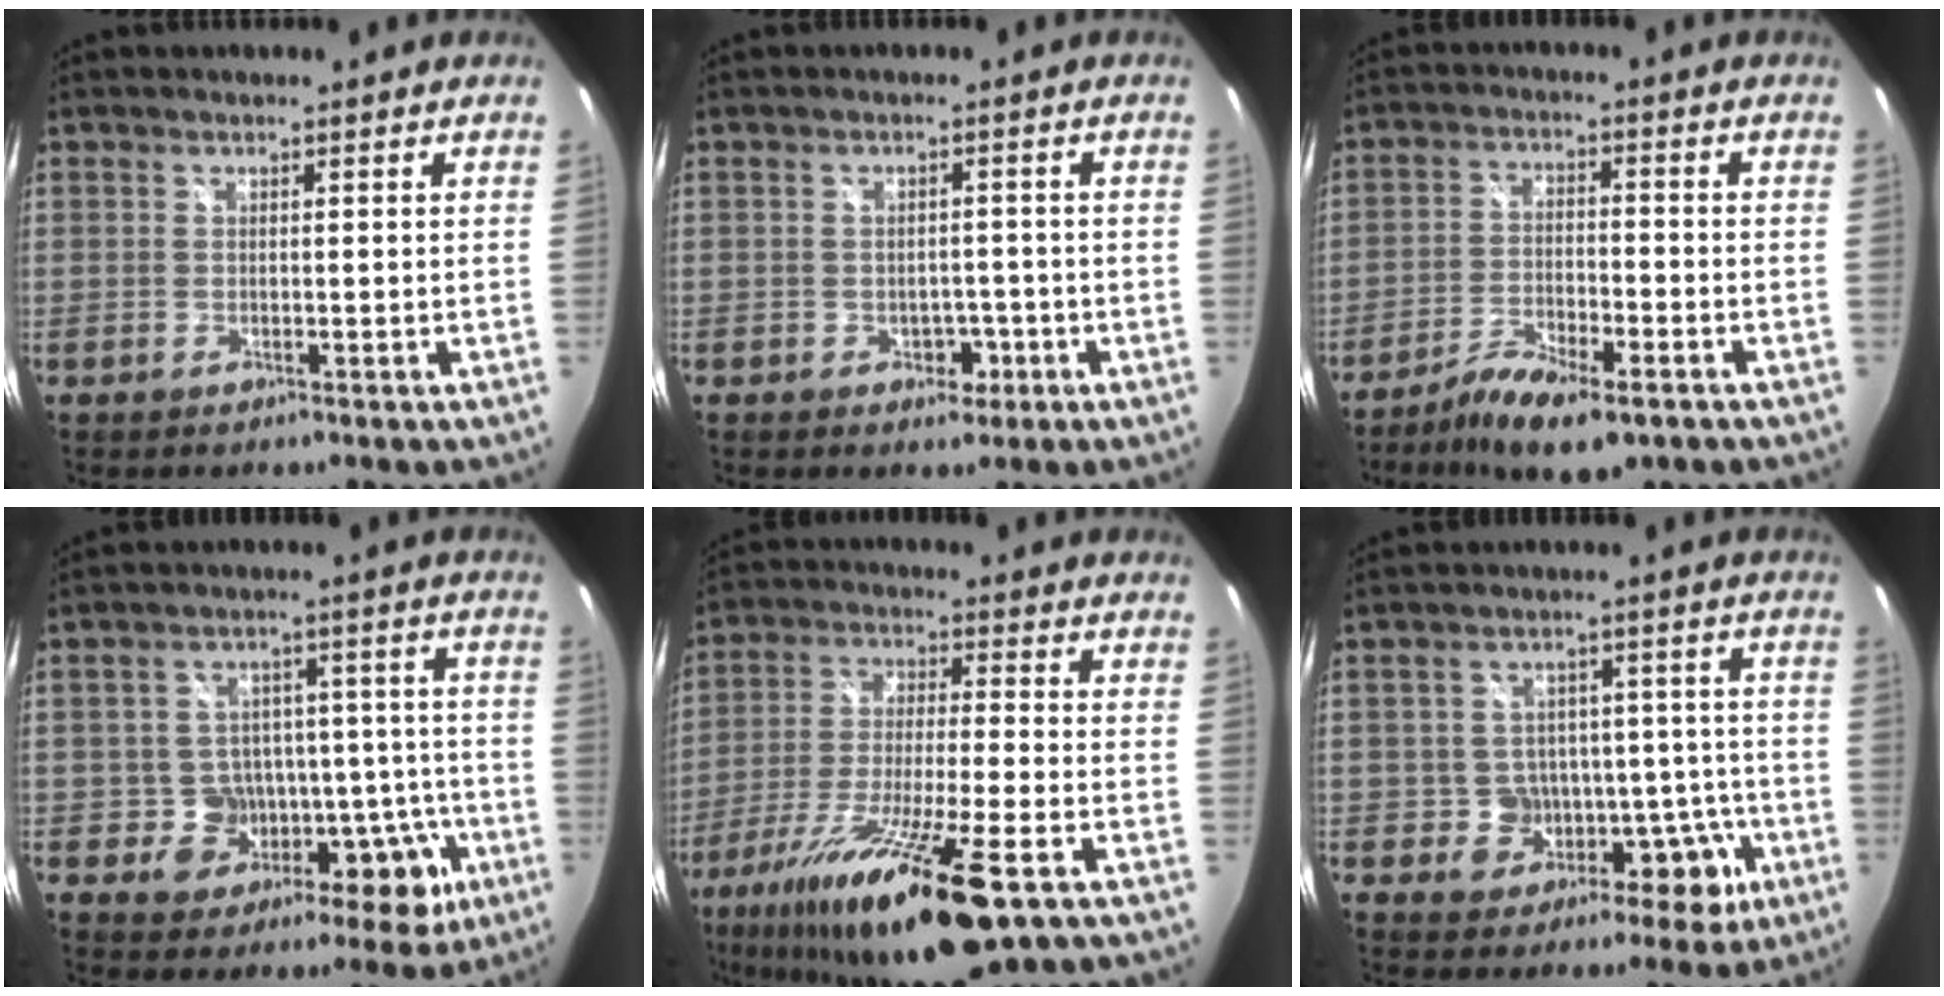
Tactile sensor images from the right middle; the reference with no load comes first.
{"total": 3.1, "force": [-1.4, 2.4, 1.4], "torque": [-0.024, 0.001, -0.012]}
{"total": 10.1, "force": [-6.9, 3.2, 6.7], "torque": [-0.148, -0.022, -0.127]}
{"total": 14.5, "force": [-4.9, 11.7, 7.1], "torque": [-0.108, 0.030, -0.045]}
{"total": 20.6, "force": [-12.3, 2.9, 16.3], "torque": [-0.312, -0.053, -0.214]}
{"total": 11.4, "force": [-4.0, 9.5, 4.8], "torque": [-0.071, 0.030, -0.035]}